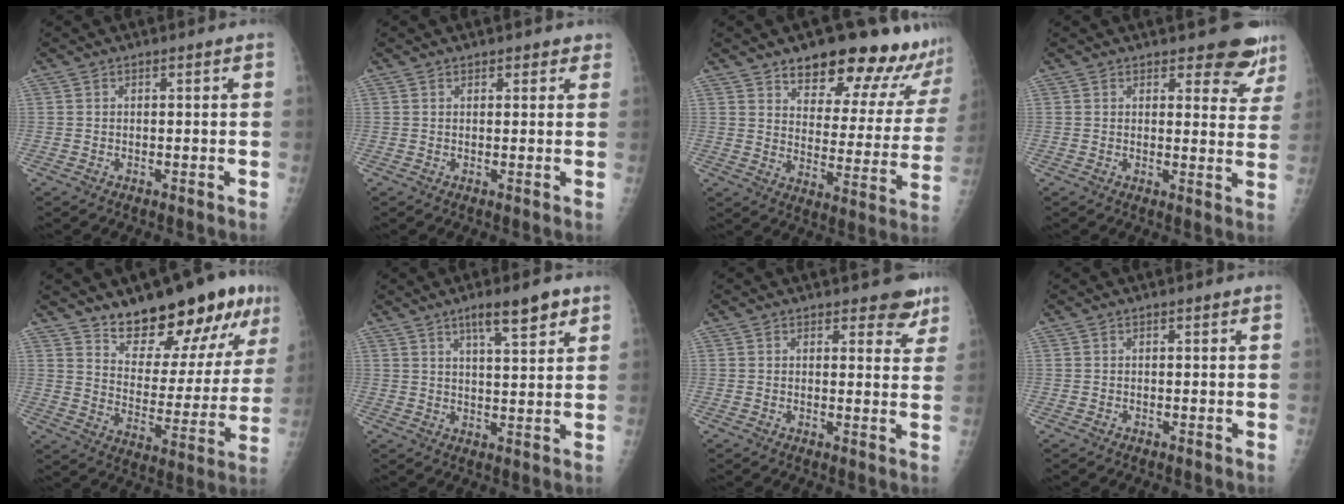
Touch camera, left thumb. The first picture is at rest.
{"total": 1.8, "force": [1.3, 1.1, 0.4], "torque": [0.016, -0.005, 0.010]}
{"total": 20.6, "force": [17.2, 6.9, 9.2], "torque": [-0.072, -0.109, 0.222]}
{"total": 7.7, "force": [6.4, 3.1, 3.0], "torque": [0.004, -0.042, 0.062]}
{"total": 19.4, "force": [13.5, 7.2, 12.0], "torque": [-0.125, -0.086, 0.211]}
{"total": 7.7, "force": [4.8, 1.7, 5.7], "torque": [-0.081, -0.022, 0.076]}
{"total": 4.6, "force": [3.6, 2.3, 1.7], "torque": [0.011, -0.023, 0.035]}
{"total": 0.0}